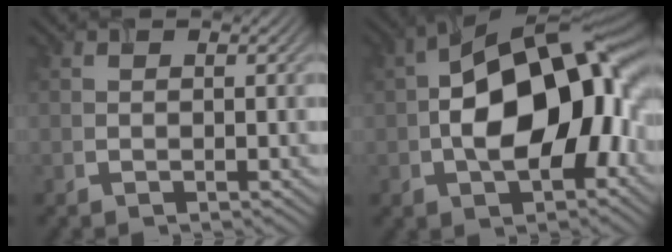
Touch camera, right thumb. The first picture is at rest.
{"total": 16.3, "force": [-0.4, 9.3, 13.4], "torque": [-0.203, 0.010, -0.011]}